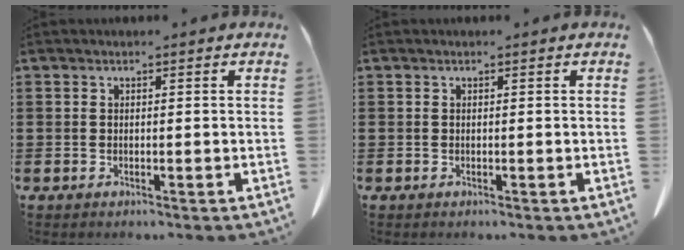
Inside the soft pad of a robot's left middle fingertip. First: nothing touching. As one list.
[{"total": 0.0}]